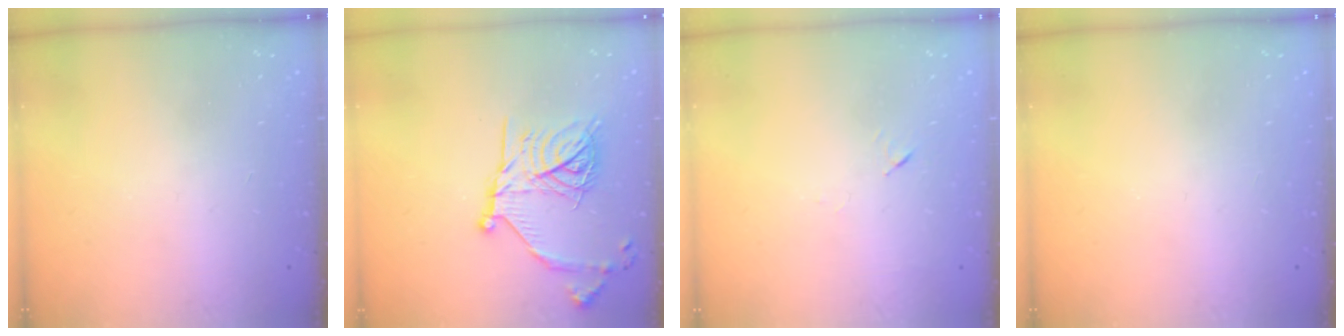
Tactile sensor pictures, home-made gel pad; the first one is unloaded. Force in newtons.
{"total": 19.4, "press": 19.3, "slide": 1.5}
{"total": 4.2, "press": 4.1, "slide": 0.7}
{"total": 0.0}